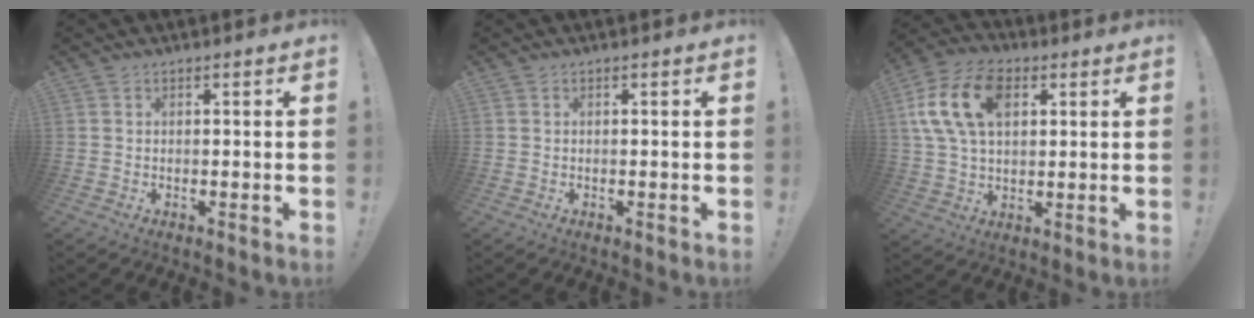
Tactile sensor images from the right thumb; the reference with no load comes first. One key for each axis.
{"total": 0.0}
{"total": 16.7, "fx": 5.1, "fy": 10.7, "fz": 11.7, "tx": -0.226, "ty": -0.001, "tz": 0.093}